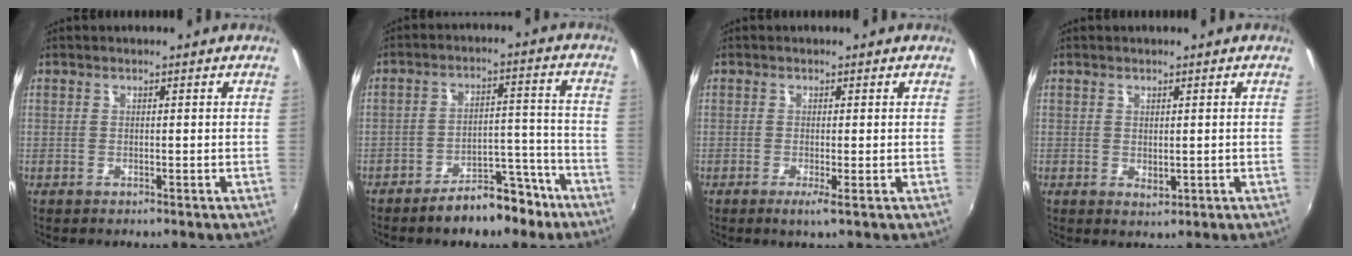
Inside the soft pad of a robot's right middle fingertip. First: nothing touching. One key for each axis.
{"total": 9.9, "fx": -7.6, "fy": 4.3, "fz": 4.7, "tx": -0.073, "ty": 0.035, "tz": -0.096}
{"total": 1.7, "fx": -0.6, "fy": -0.2, "fz": 1.6, "tx": -0.034, "ty": -0.008, "tz": -0.012}
{"total": 1.4, "fx": 0.2, "fy": 1.0, "fz": 1.0, "tx": -0.015, "ty": -0.002, "tz": 0.006}